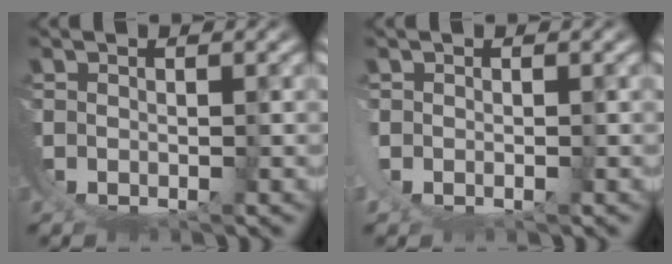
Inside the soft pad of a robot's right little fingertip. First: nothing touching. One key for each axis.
{"total": 0.9, "fx": 0.3, "fy": 0.2, "fz": 0.8, "tx": -0.028, "ty": -0.004, "tz": 0.008}